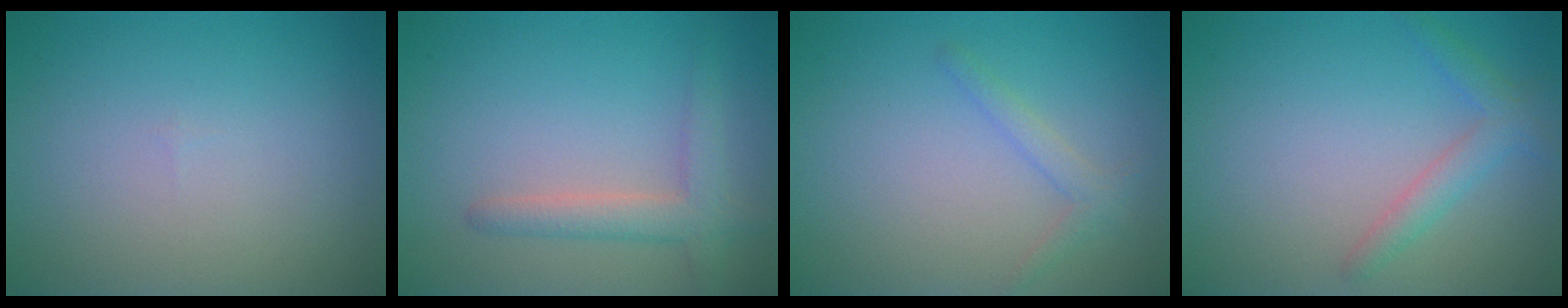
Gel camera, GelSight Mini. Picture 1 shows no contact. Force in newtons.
{"total": 2.9, "press": 2.9, "slide": 0.2}
{"total": 1.4, "press": 1.4, "slide": 0.1}
{"total": 2.2, "press": 2.2, "slide": 0.0}